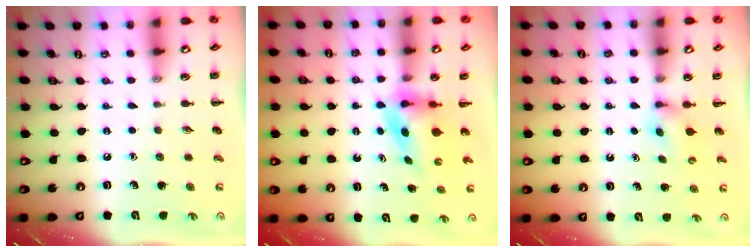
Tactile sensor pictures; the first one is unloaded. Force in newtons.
{"total": 5.2, "press": 5.1, "slide": 0.6}
{"total": 3.6, "press": 3.4, "slide": 1.1}